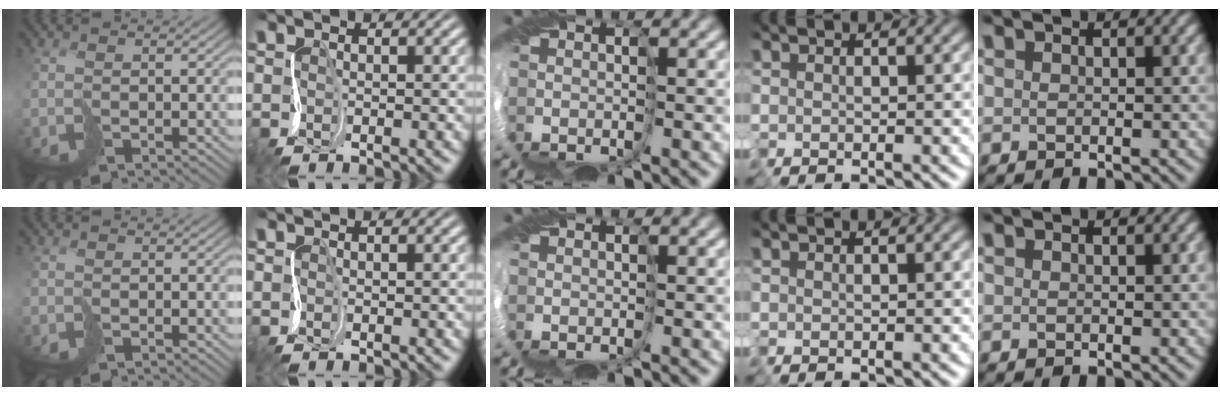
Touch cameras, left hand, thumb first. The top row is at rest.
{}